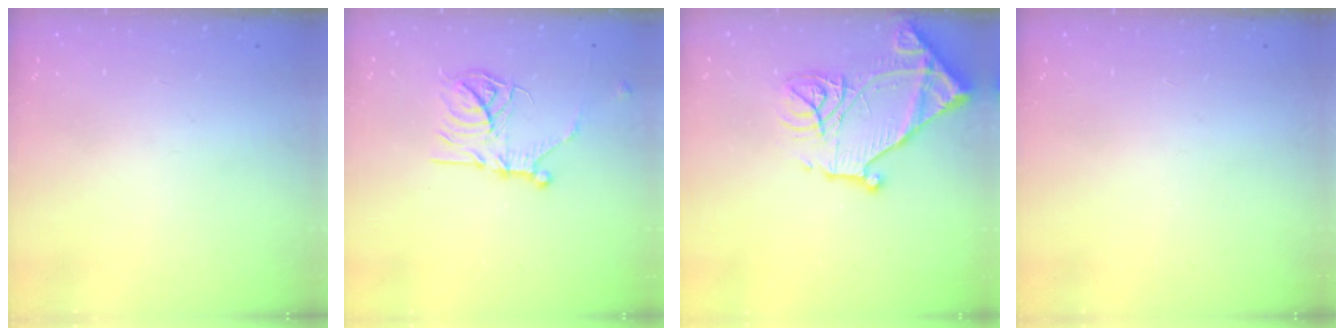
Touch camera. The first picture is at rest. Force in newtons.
{"total": 13.2, "press": 13.2, "slide": 0.8}
{"total": 17.7, "press": 17.7, "slide": 1.5}
{"total": 0.0}